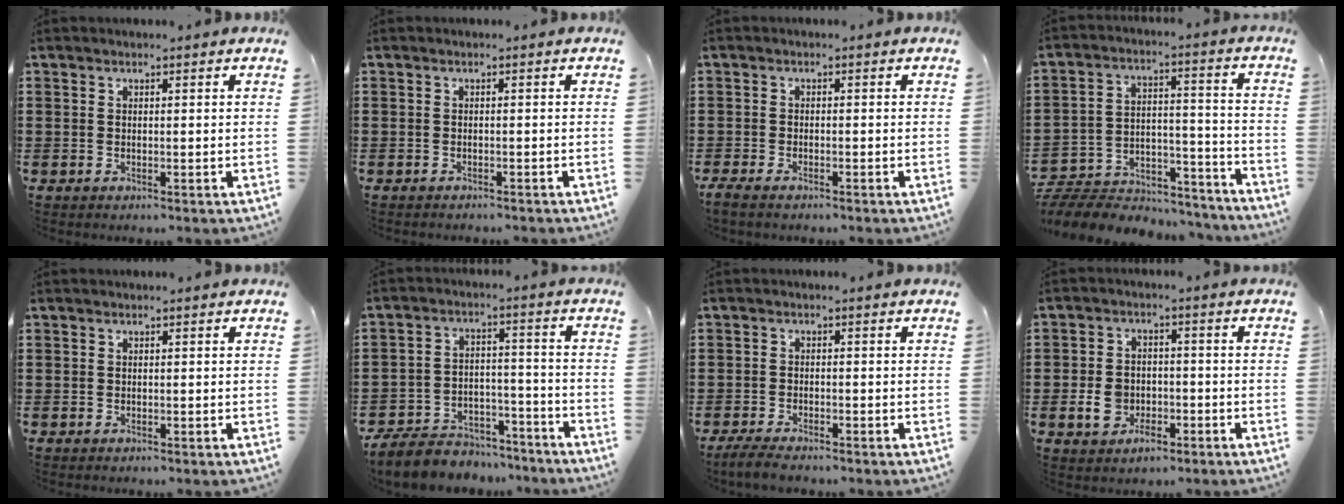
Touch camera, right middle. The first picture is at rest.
{"total": 0.7, "force": [-0.7, 0.1, 0.0], "torque": [-0.002, 0.002, -0.015]}
{"total": 1.5, "force": [-1.2, 0.5, 0.8], "torque": [-0.024, 0.002, -0.027]}
{"total": 7.3, "force": [-6.9, 2.0, 1.1], "torque": [-0.020, 0.013, -0.138]}
{"total": 0.0}
{"total": 7.3, "force": [-6.8, 2.3, 1.2], "torque": [-0.024, 0.021, -0.132]}
{"total": 3.0, "force": [-2.7, 0.8, 1.0], "torque": [-0.033, 0.000, -0.058]}
{"total": 4.8, "force": [-2.0, 3.4, 2.6], "torque": [-0.065, 0.003, -0.043]}